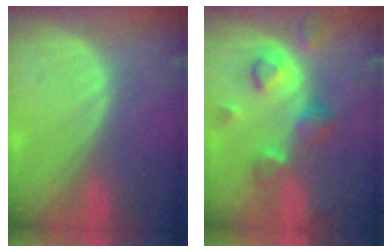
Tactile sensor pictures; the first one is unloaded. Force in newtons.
{"total": 8.0, "press": 7.2, "slide": 3.5}